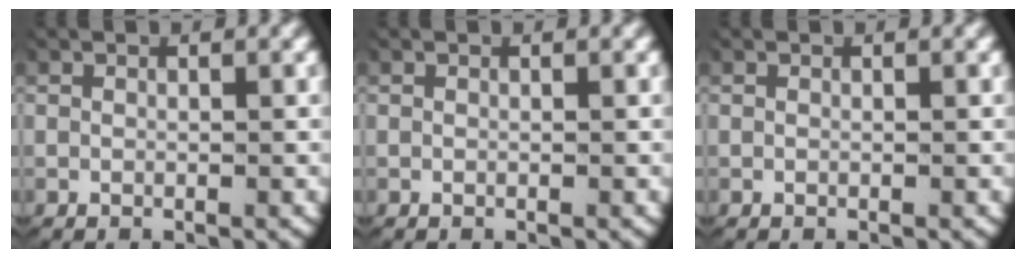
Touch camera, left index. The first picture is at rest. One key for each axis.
{"total": 0.0}
{"total": 0.0}